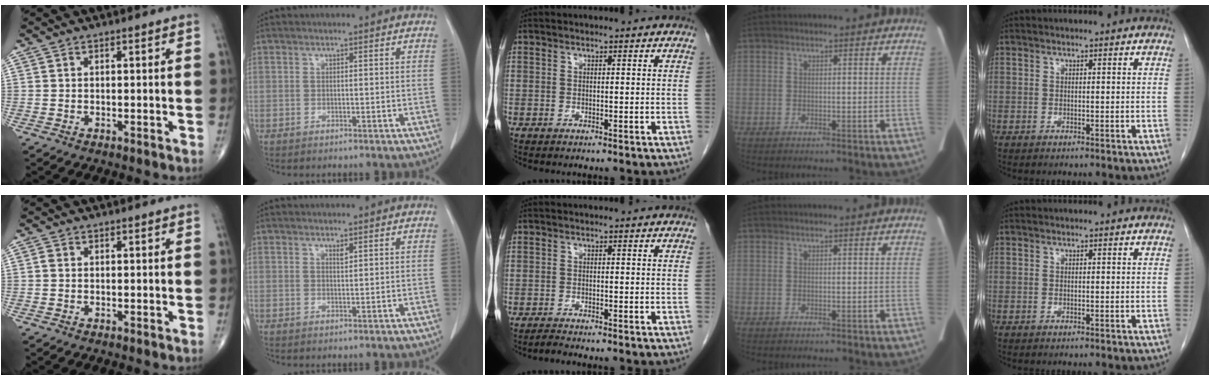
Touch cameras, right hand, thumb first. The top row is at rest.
{"thumb": {"total": 0.7, "force": [0.0, 0.5, 0.4], "torque": [-0.007, 0.000, -0.004]}, "index": {"total": 0.7, "force": [0.6, 0.1, 0.4], "torque": [-0.009, -0.006, 0.009]}, "middle": {"total": 1.1, "force": [-1.1, -0.2, 0.3], "torque": [-0.014, -0.006, -0.021]}}